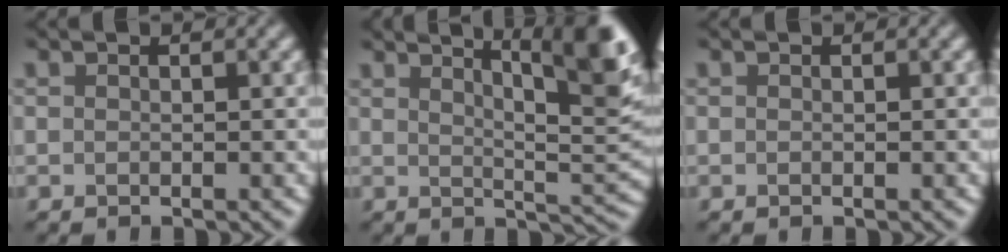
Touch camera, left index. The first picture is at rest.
{"total": 10.8, "force": [6.0, 2.6, 8.6], "torque": [-0.085, 0.025, 0.070]}
{"total": 0.0}